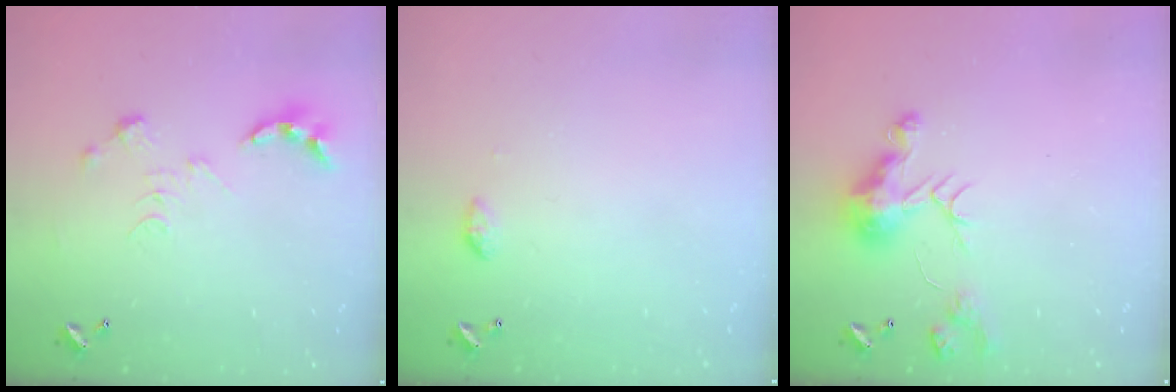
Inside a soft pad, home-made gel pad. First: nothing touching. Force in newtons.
{"total": 4.1, "press": 4.1, "slide": 0.6}
{"total": 11.0, "press": 11.0, "slide": 0.7}